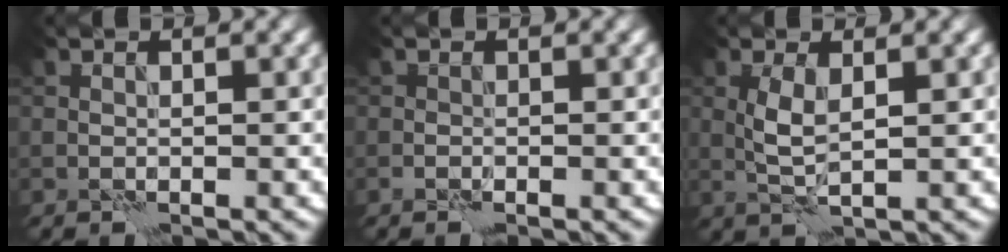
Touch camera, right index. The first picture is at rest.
{"total": 0.5, "force": [-0.4, 0.3, 0.3], "torque": [-0.003, 0.002, -0.008]}
{"total": 2.6, "force": [0.4, 0.8, 2.4], "torque": [-0.058, 0.003, 0.007]}